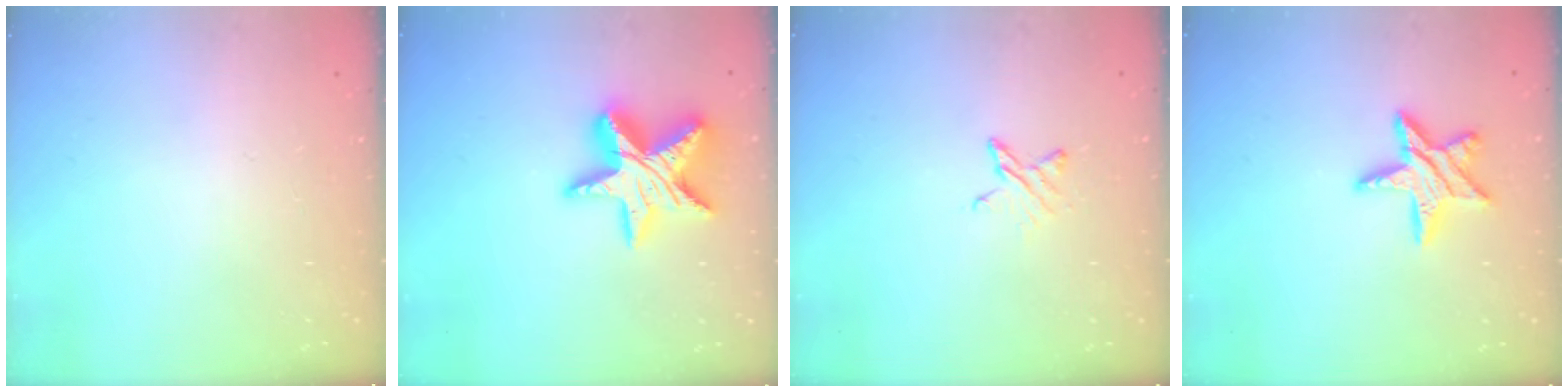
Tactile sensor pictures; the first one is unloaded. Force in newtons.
{"total": 16.9, "press": 16.8, "slide": 1.4}
{"total": 3.8, "press": 3.7, "slide": 0.4}
{"total": 10.8, "press": 10.7, "slide": 0.8}